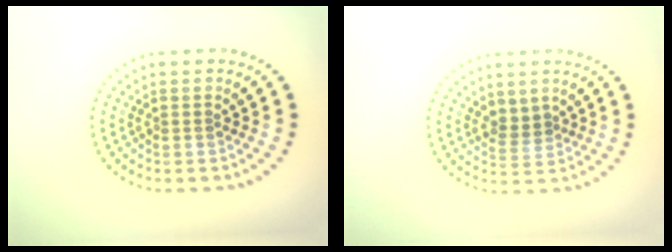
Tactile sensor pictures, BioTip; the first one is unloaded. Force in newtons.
{"total": 1.8, "press": 1.5, "slide": 0.9}